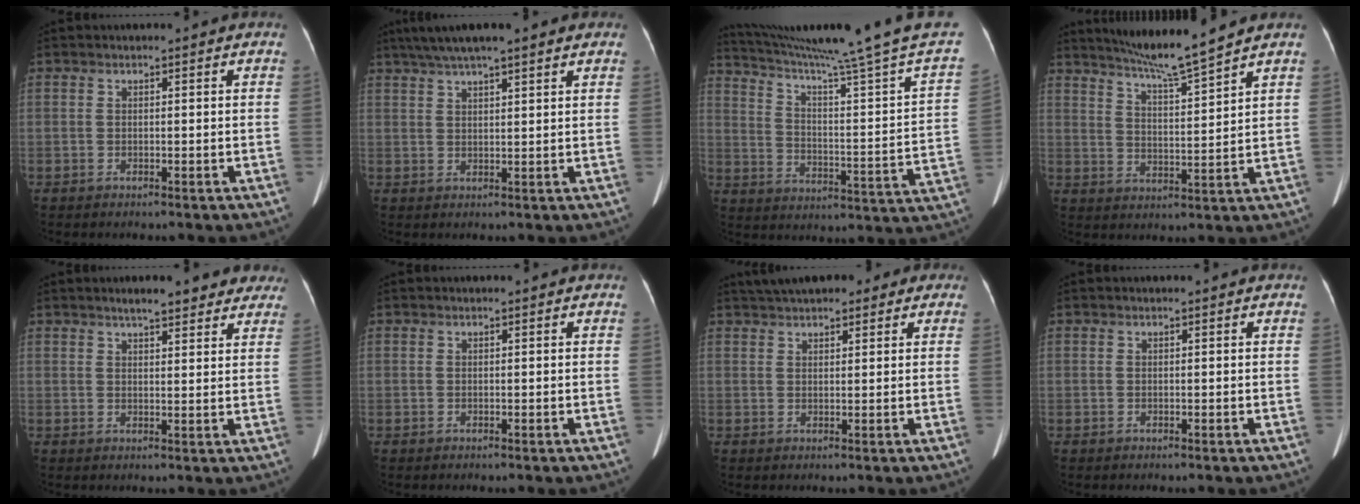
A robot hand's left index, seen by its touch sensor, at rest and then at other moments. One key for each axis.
{"total": 10.3, "fx": 7.9, "fy": 1.1, "fz": 6.5, "tx": -0.107, "ty": 0.046, "tz": 0.117}
{"total": 24.5, "fx": 20.8, "fy": -3.6, "fz": 12.5, "tx": -0.202, "ty": -0.081, "tz": 0.286}
{"total": 8.9, "fx": 7.9, "fy": -1.6, "fz": 3.8, "tx": -0.067, "ty": -0.009, "tz": 0.138}
{"total": 8.5, "fx": 7.1, "fy": 2.1, "fz": 4.3, "tx": -0.041, "ty": 0.013, "tz": 0.081}
{"total": 0.0}
{"total": 9.4, "fx": 7.1, "fy": 3.9, "fz": 4.8, "tx": -0.062, "ty": 0.041, "tz": 0.102}
{"total": 0.0}